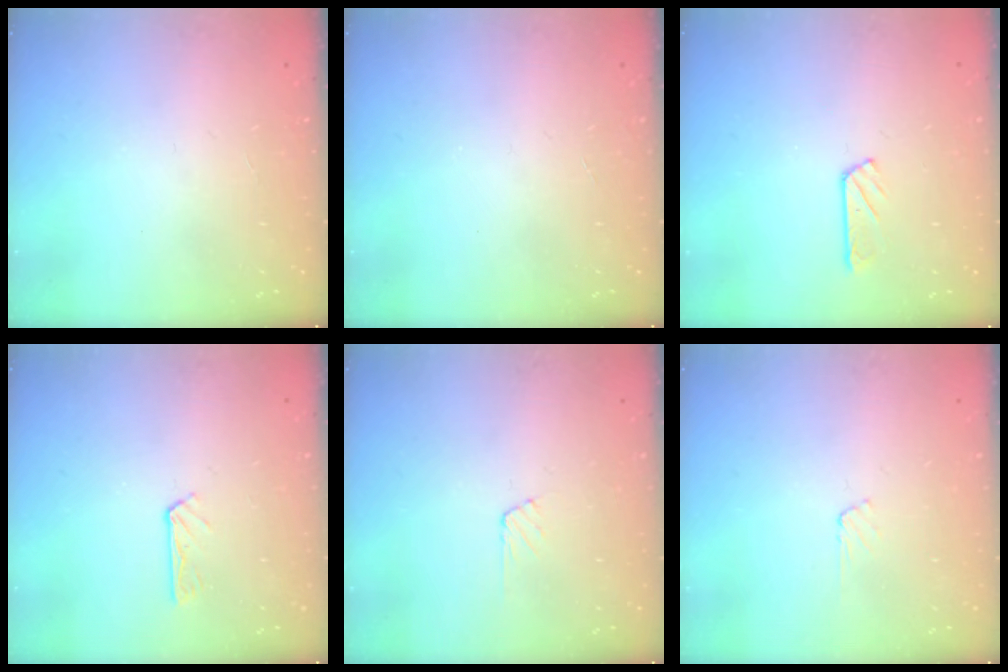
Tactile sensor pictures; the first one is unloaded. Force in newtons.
{"total": 0.0}
{"total": 2.9, "press": 2.9, "slide": 0.3}
{"total": 2.9, "press": 2.9, "slide": 0.3}
{"total": 5.4, "press": 5.4, "slide": 0.6}
{"total": 3.8, "press": 3.7, "slide": 0.5}